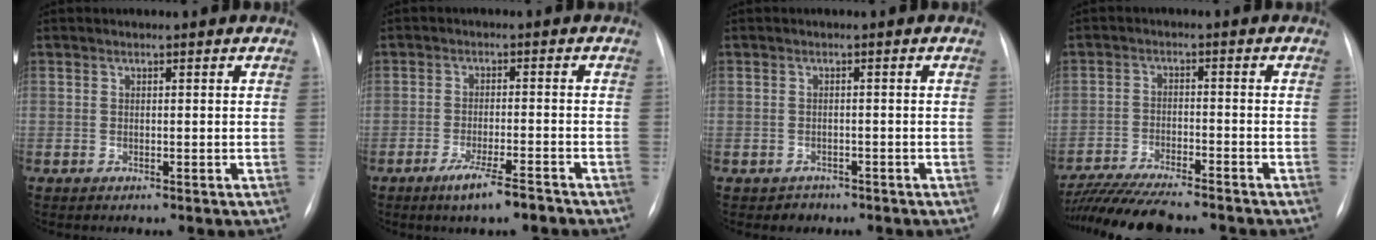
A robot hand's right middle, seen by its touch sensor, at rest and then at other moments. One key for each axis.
{"total": 5.6, "fx": -4.0, "fy": 0.4, "fz": 3.9, "tx": -0.074, "ty": -0.010, "tz": -0.068}
{"total": 1.5, "fx": -1.1, "fy": 1.1, "fz": -0.2, "tx": 0.000, "ty": 0.005, "tz": -0.014}
{"total": 13.0, "fx": -11.5, "fy": 1.2, "fz": 6.0, "tx": -0.097, "ty": -0.021, "tz": -0.181}